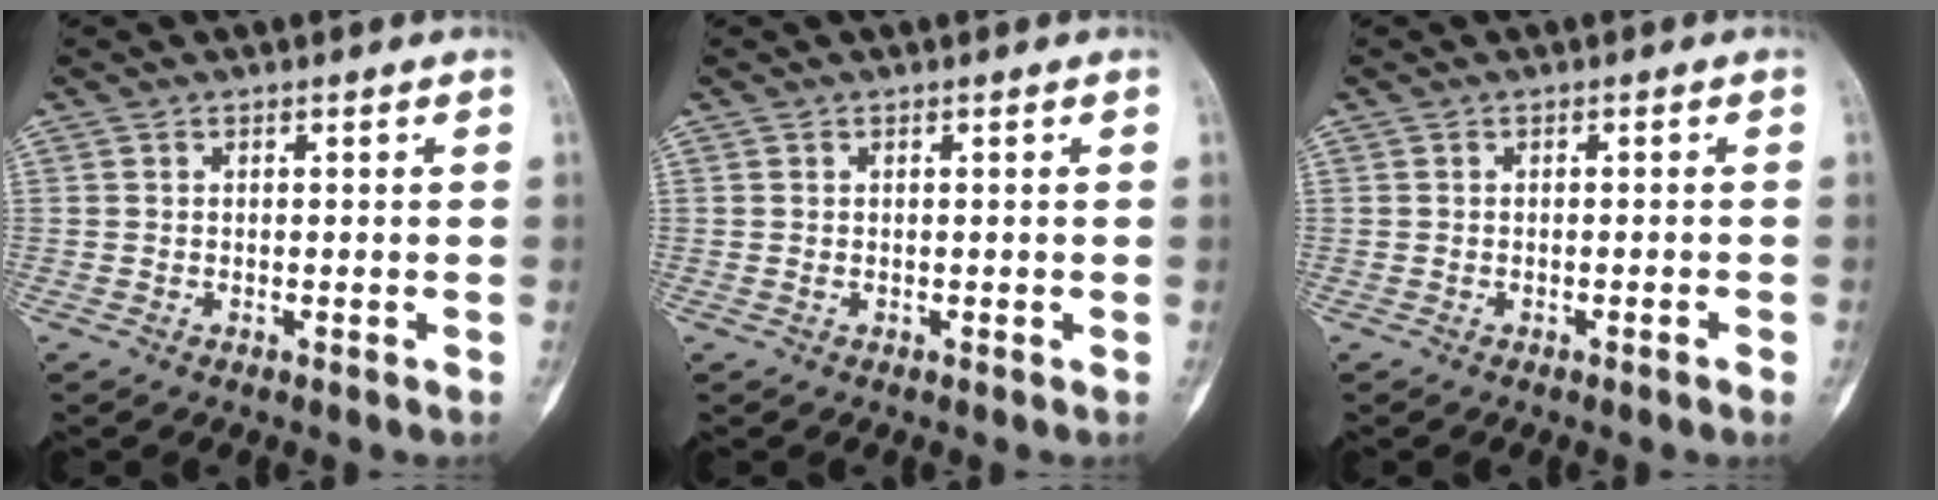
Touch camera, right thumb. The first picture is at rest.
{"total": 0.0}
{"total": 0.9, "force": [-0.6, 0.0, 0.6], "torque": [-0.020, 0.006, -0.008]}